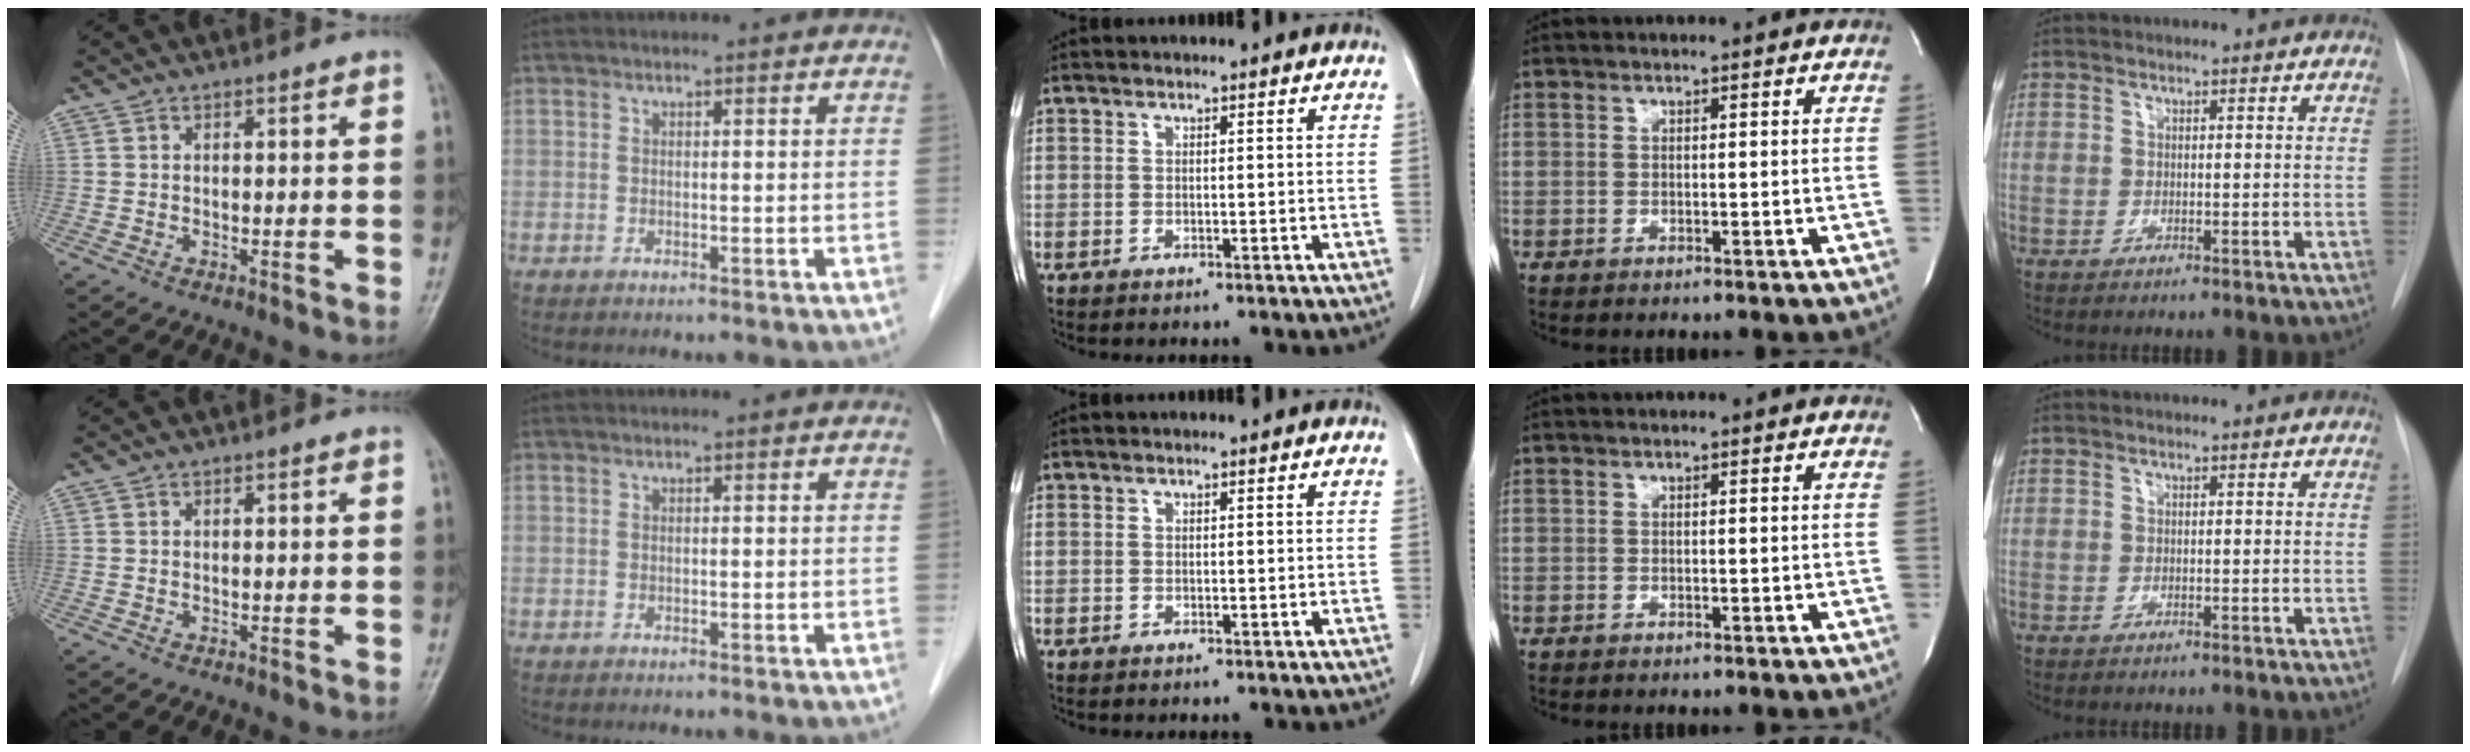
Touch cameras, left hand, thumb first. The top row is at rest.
{}